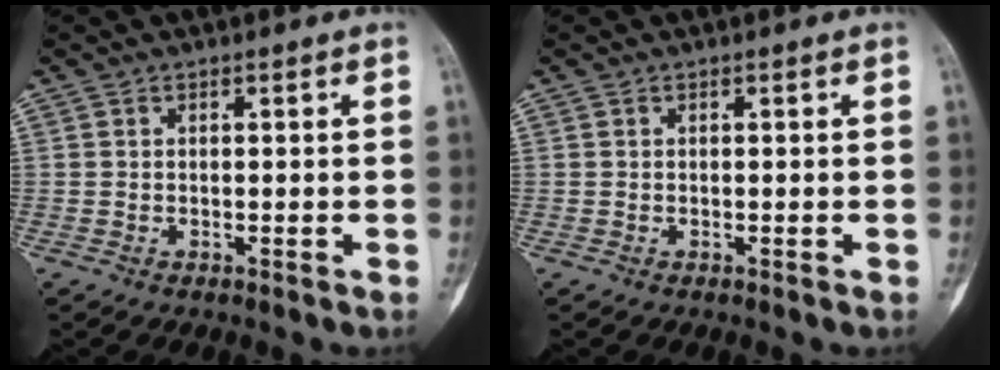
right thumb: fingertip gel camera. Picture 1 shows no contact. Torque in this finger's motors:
{"motor_torque": [0.05, 0.06, -0.03, -0.09, 0.00]}